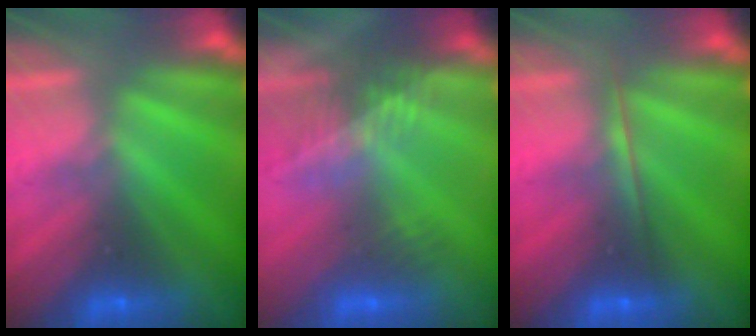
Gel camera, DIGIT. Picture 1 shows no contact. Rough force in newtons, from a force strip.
{"total": 2.7}
{"total": 1.7}